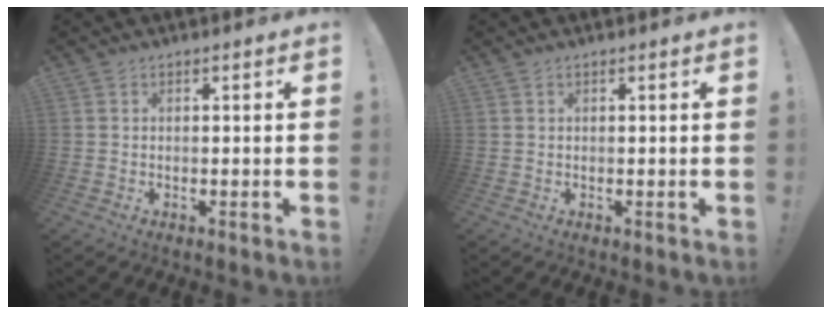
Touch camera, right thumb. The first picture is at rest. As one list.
[{"total": 0.0}]